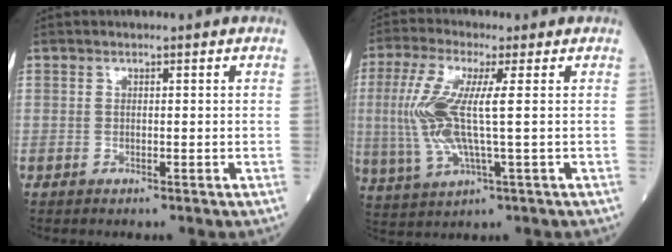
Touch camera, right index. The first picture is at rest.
{"total": 10.4, "force": [0.8, 1.5, 10.3], "torque": [-0.245, 0.000, 0.013]}